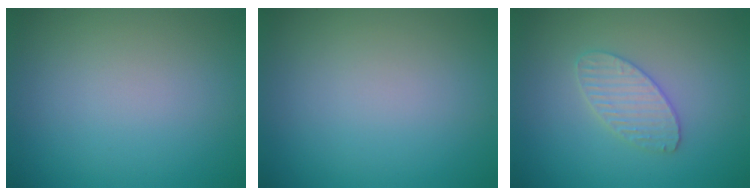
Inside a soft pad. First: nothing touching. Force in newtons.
{"total": 0.0}
{"total": 2.6, "press": 2.6, "slide": 0.2}